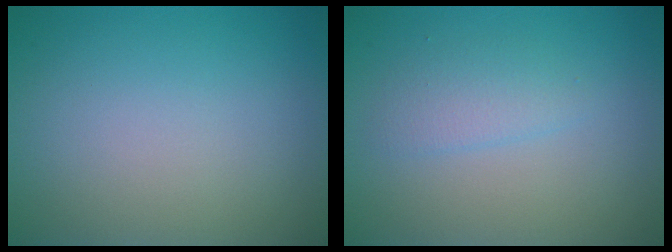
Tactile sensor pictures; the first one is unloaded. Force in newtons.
{"total": 1.8, "press": 1.8, "slide": 0.1}